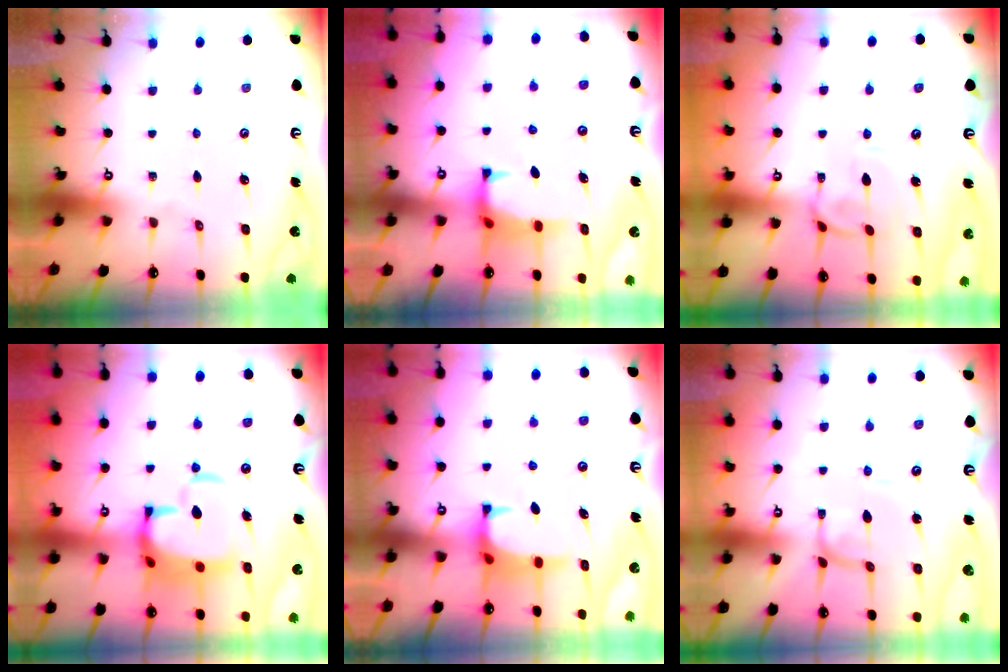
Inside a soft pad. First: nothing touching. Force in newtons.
{"total": 1.1, "press": 0.8, "slide": 0.8}
{"total": 1.0, "press": 0.6, "slide": 0.7}
{"total": 10.9, "press": 10.8, "slide": 1.5}
{"total": 0.9, "press": 0.7, "slide": 0.7}
{"total": 0.9, "press": 0.9, "slide": 0.2}